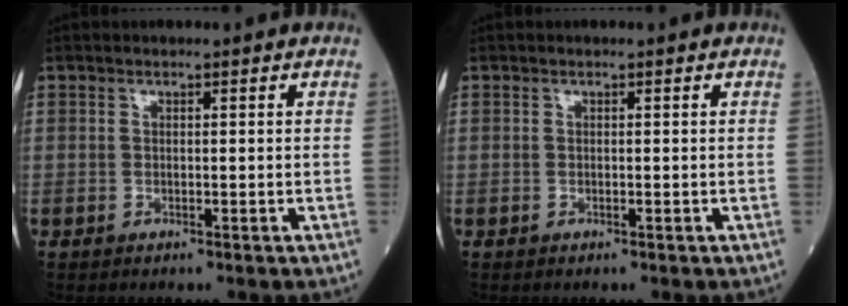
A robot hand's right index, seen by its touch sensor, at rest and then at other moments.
{"total": 0.0}